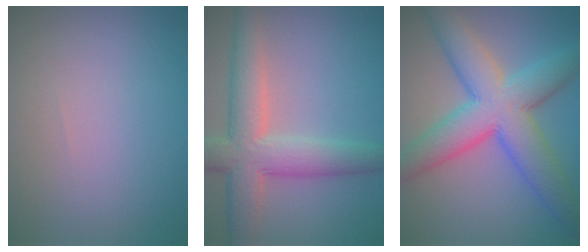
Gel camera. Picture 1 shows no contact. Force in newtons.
{"total": 6.9, "press": 6.9, "slide": 0.3}
{"total": 9.4, "press": 9.4, "slide": 0.1}